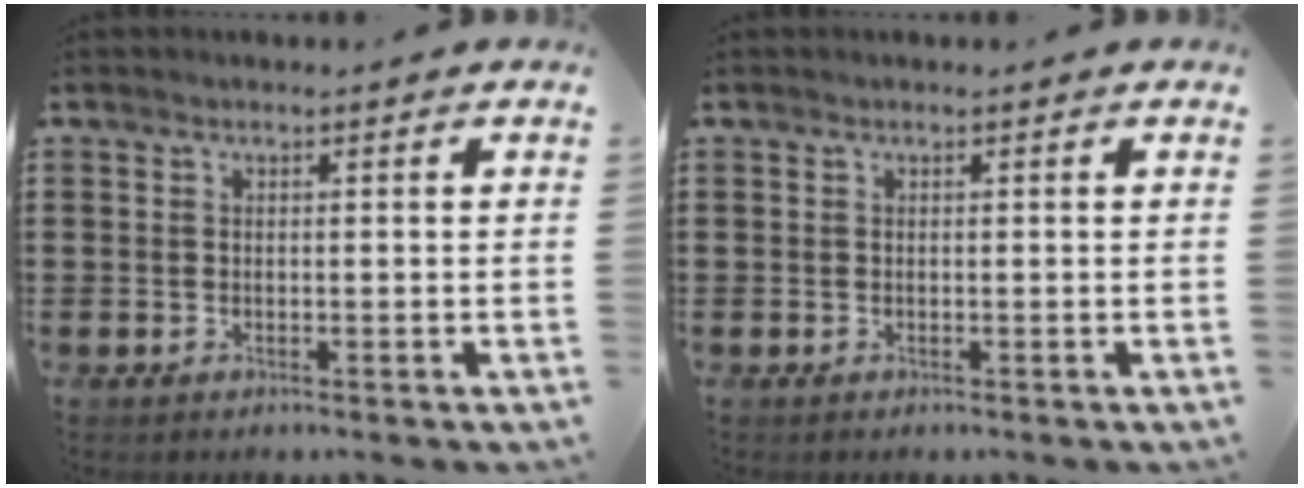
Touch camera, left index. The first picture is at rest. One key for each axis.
{"total": 0.0}